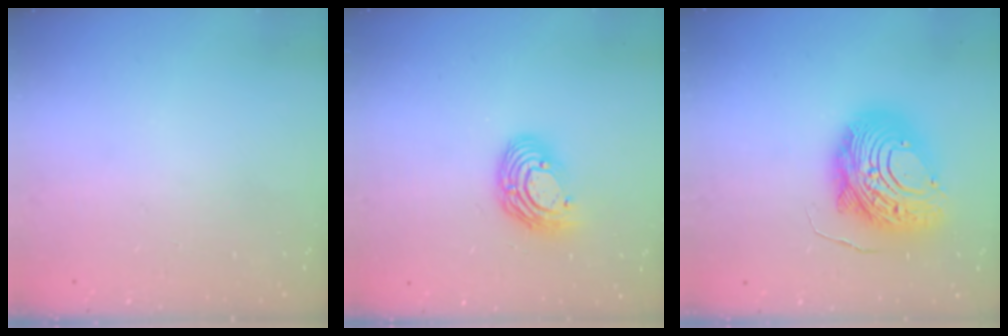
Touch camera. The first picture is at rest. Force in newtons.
{"total": 10.9, "press": 10.9, "slide": 0.8}
{"total": 17.5, "press": 17.5, "slide": 1.5}